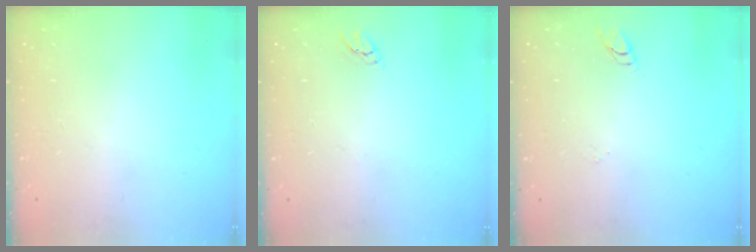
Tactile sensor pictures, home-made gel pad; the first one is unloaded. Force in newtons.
{"total": 2.7, "press": 2.7, "slide": 0.1}
{"total": 5.1, "press": 5.1, "slide": 0.5}